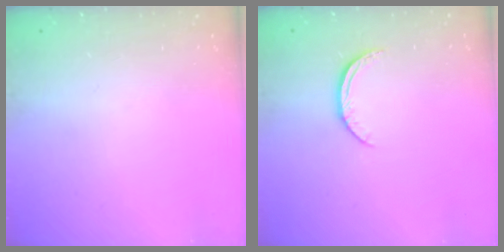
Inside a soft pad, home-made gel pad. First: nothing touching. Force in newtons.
{"total": 6.2, "press": 6.1, "slide": 0.7}